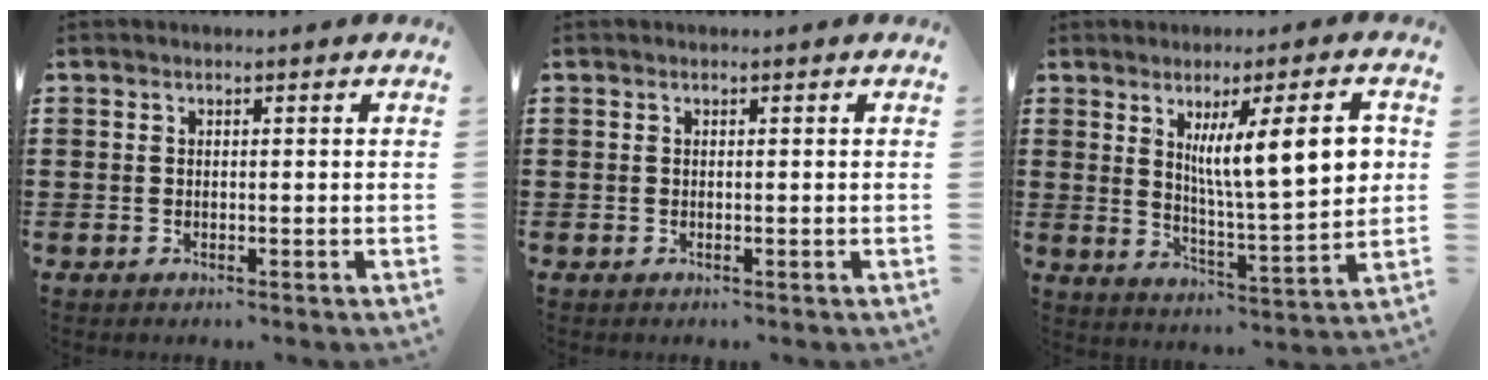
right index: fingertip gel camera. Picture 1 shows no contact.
{"total": 0.0}
{"total": 11.7, "force": [3.8, 2.1, 10.9], "torque": [-0.175, -0.008, 0.055]}